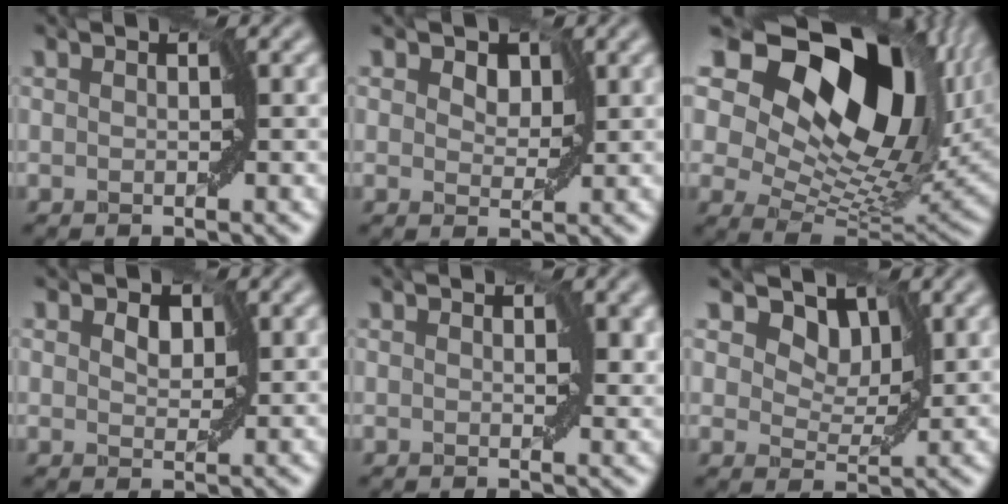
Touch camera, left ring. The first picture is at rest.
{"total": 3.4, "force": [1.8, 2.2, 1.8], "torque": [-0.020, 0.010, 0.010]}
{"total": 19.2, "force": [8.1, 11.1, 13.4], "torque": [-0.225, 0.029, 0.131]}
{"total": 2.3, "force": [1.2, 1.5, 1.2], "torque": [-0.015, 0.006, 0.013]}
{"total": 1.9, "force": [0.6, 1.1, 1.4], "torque": [-0.019, -0.004, 0.008]}
{"total": 6.8, "force": [4.0, 4.3, 3.4], "torque": [-0.049, 0.009, 0.039]}